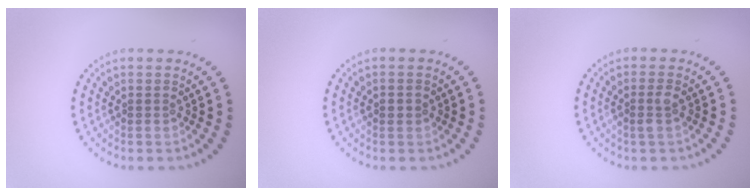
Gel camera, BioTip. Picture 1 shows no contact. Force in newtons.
{"total": 1.2, "press": 1.2, "slide": 0.1}
{"total": 1.2, "press": 1.1, "slide": 0.3}